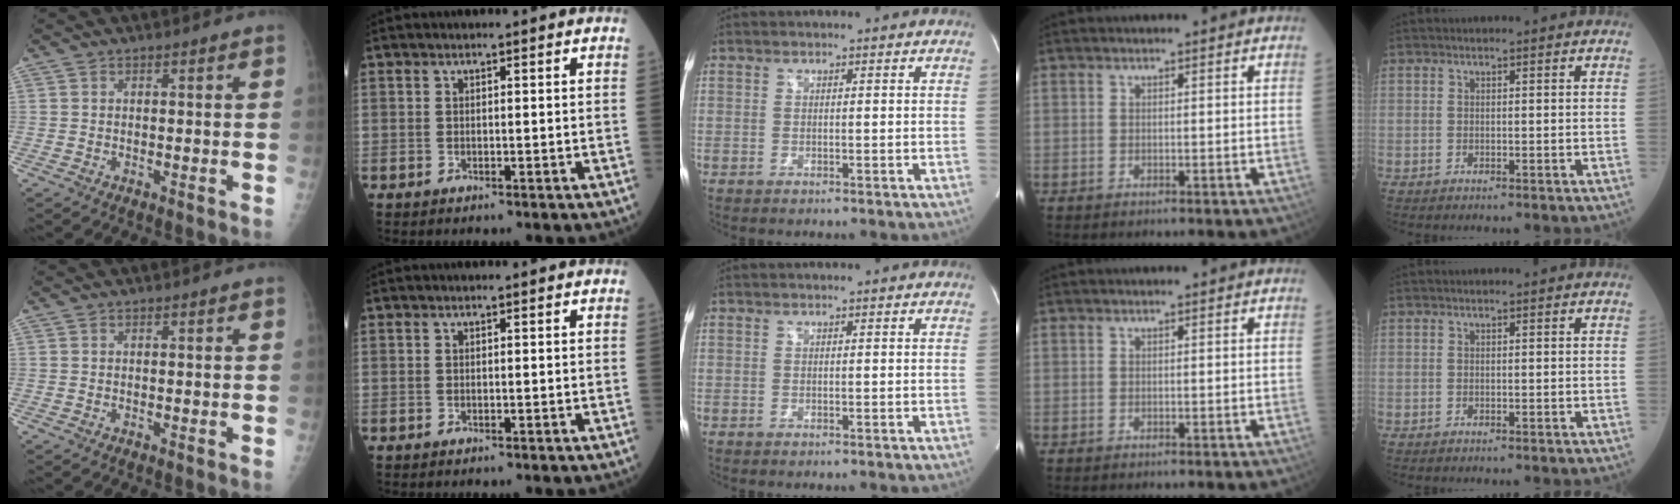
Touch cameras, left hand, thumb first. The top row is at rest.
{}